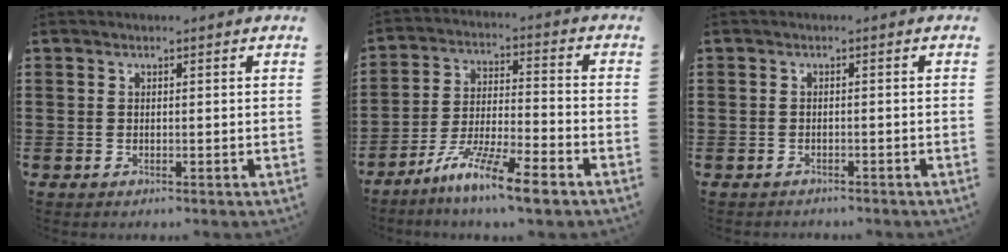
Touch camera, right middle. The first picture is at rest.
{"total": 9.3, "force": [-7.3, 0.4, 5.8], "torque": [-0.114, -0.001, -0.141]}
{"total": 0.8, "force": [-0.7, 0.2, -0.2], "torque": [0.001, 0.003, -0.017]}